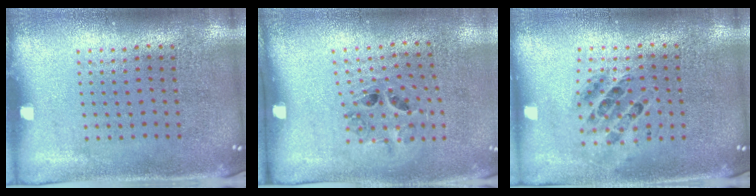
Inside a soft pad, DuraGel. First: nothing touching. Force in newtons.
{"total": 1.3, "press": 0.6, "slide": 1.1}
{"total": 0.7, "press": 0.7, "slide": 0.0}